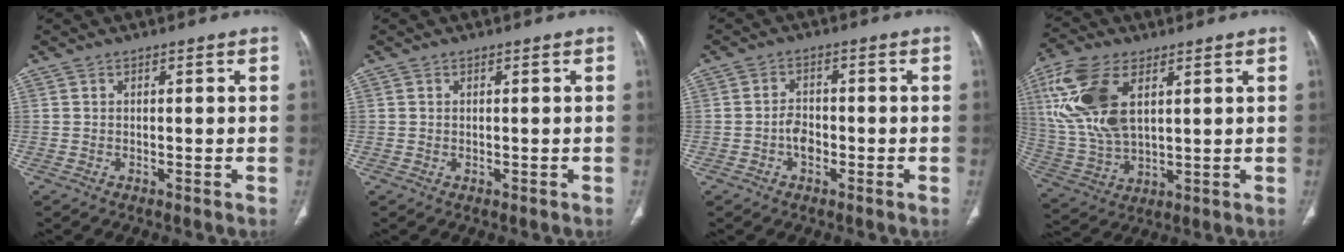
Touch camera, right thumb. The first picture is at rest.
{"total": 0.0}
{"total": 3.4, "force": [-1.1, 2.4, 2.2], "torque": [-0.024, 0.013, -0.023]}
{"total": 16.9, "force": [5.6, 8.9, 13.1], "torque": [-0.281, -0.009, 0.117]}